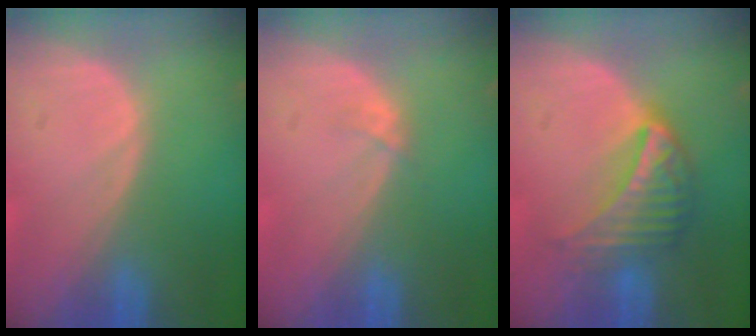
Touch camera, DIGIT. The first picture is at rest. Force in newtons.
{"total": 1.2, "press": 0.9, "slide": 0.7}
{"total": 7.5, "press": 6.6, "slide": 3.6}